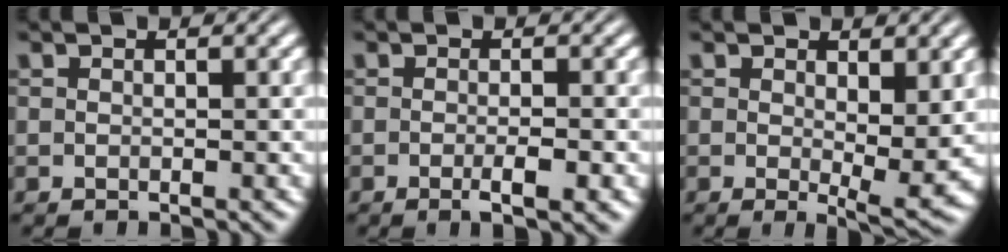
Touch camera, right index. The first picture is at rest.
{"total": 2.3, "force": [-1.4, 0.3, 1.8], "torque": [-0.027, 0.006, -0.028]}
{"total": 2.6, "force": [0.1, 0.2, 2.5], "torque": [-0.032, -0.016, 0.005]}